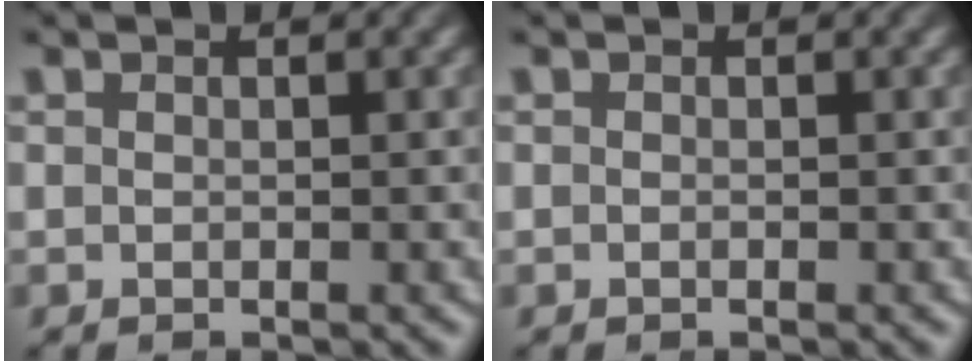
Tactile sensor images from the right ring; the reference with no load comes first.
{"total": 0.0}